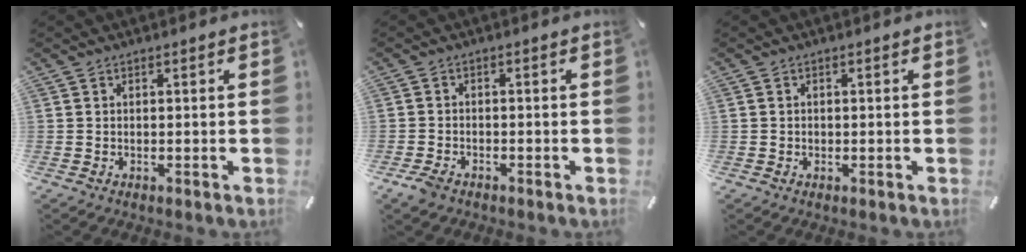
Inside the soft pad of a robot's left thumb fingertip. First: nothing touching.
{"total": 2.8, "force": [-2.1, 1.6, 1.1], "torque": [-0.032, 0.006, -0.043]}
{"total": 0.6, "force": [-0.2, 0.6, 0.1], "torque": [-0.003, 0.006, -0.006]}